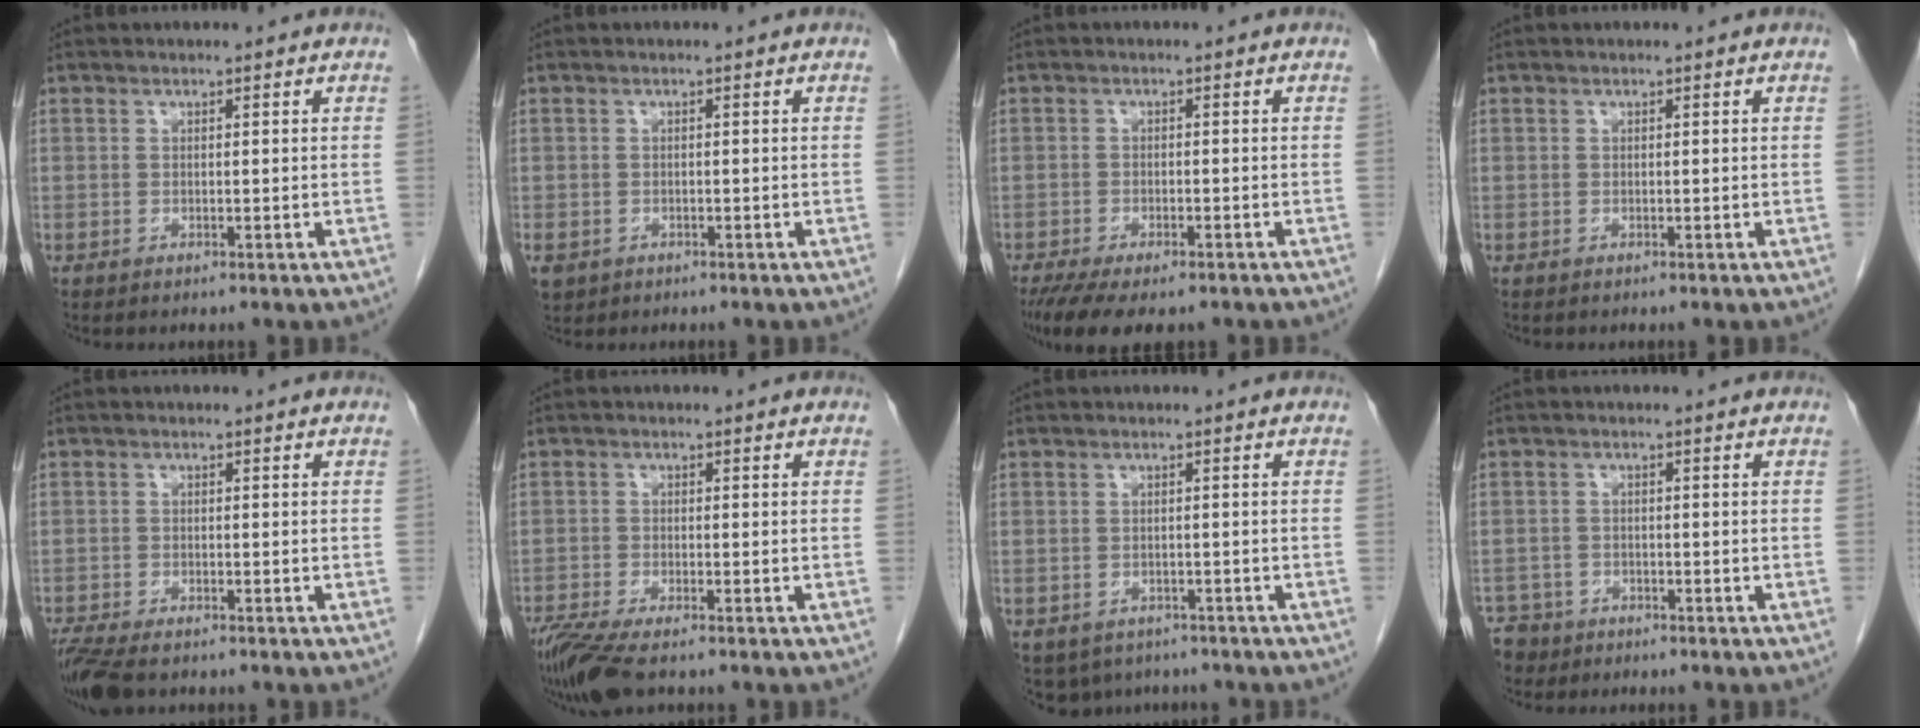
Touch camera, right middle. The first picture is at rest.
{"total": 4.3, "force": [-2.4, 3.2, 1.4], "torque": [-0.036, -0.004, -0.035]}
{"total": 9.8, "force": [-7.4, 3.3, 5.6], "torque": [-0.086, -0.013, -0.111]}
{"total": 0.0}
{"total": 7.1, "force": [-5.7, 2.2, 3.7], "torque": [-0.070, -0.016, -0.097]}
{"total": 7.4, "force": [-5.7, 1.3, 4.5], "torque": [-0.086, -0.019, -0.102]}
{"total": 6.1, "force": [-4.7, 3.7, 1.1], "torque": [-0.010, 0.001, -0.058]}
{"total": 5.4, "force": [-4.1, 3.6, 0.2], "torque": [-0.009, 0.000, -0.073]}